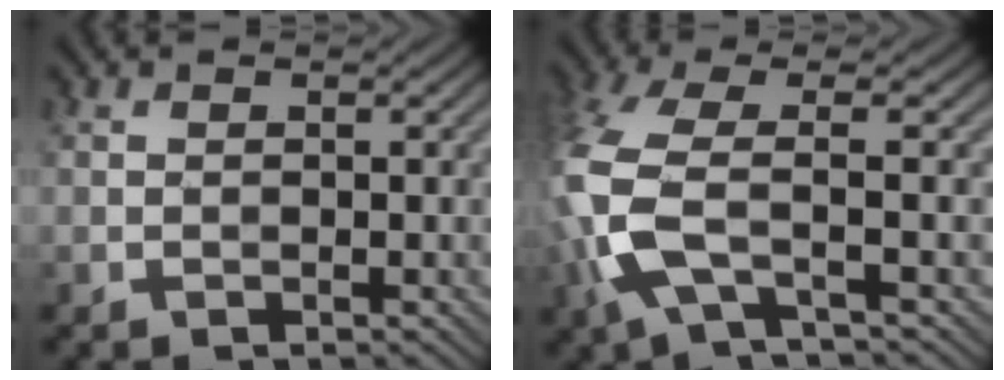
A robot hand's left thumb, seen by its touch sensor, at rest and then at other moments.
{"total": 9.1, "force": [-2.3, 2.9, 8.3], "torque": [-0.211, 0.003, -0.063]}